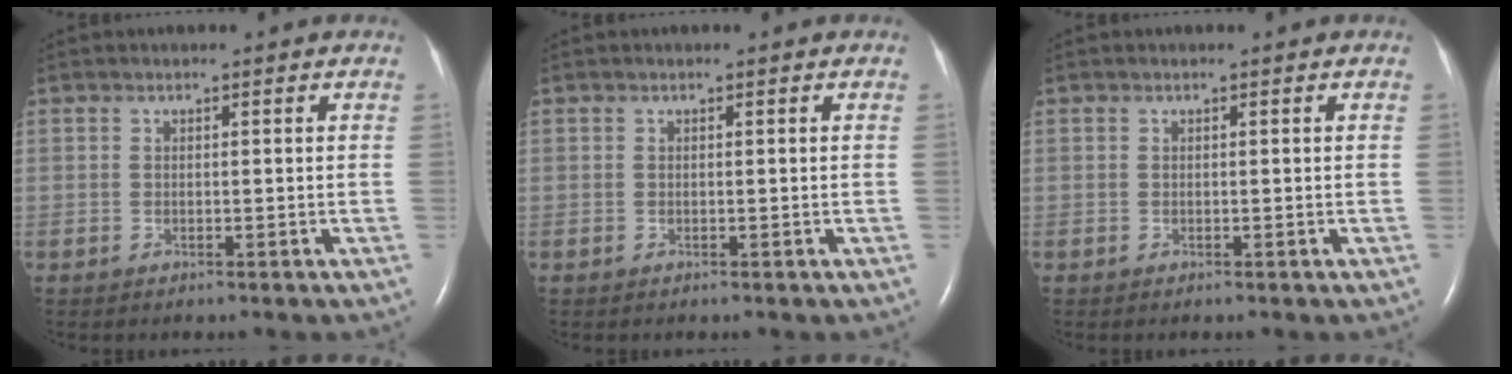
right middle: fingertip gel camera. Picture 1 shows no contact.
{"total": 0.0}
{"total": 0.0}